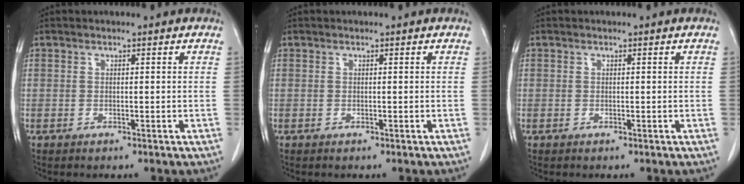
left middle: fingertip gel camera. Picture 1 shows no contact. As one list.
[{"total": 0.0}, {"total": 0.0}]